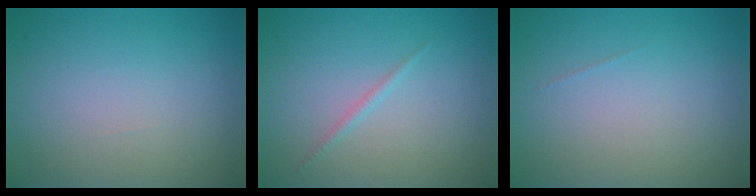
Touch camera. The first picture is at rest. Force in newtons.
{"total": 0.7, "press": 0.7, "slide": 0.1}
{"total": 0.0}